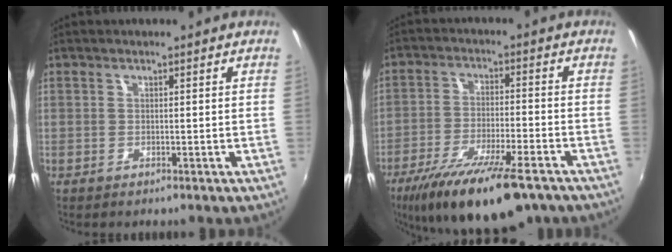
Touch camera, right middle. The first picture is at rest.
{"total": 17.7, "force": [-12.6, 4.5, 11.6], "torque": [-0.221, -0.041, -0.204]}